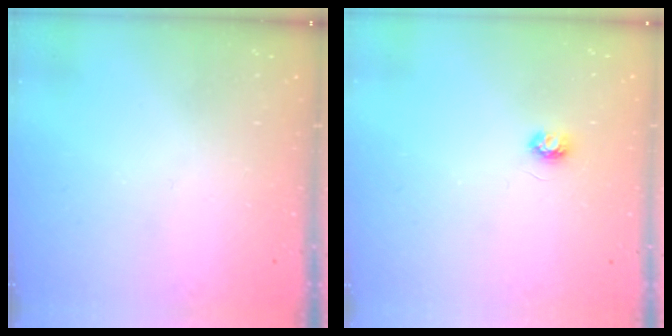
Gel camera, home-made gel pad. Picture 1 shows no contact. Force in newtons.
{"total": 3.4, "press": 3.4, "slide": 0.4}